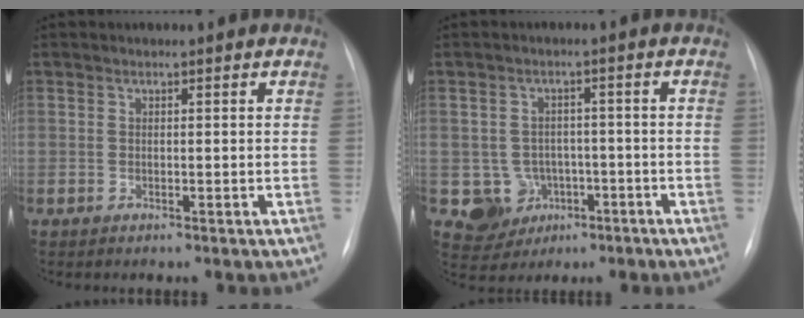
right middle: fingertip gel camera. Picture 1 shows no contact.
{"total": 6.5, "force": [-2.3, 6.0, 0.9], "torque": [-0.014, 0.012, -0.025]}